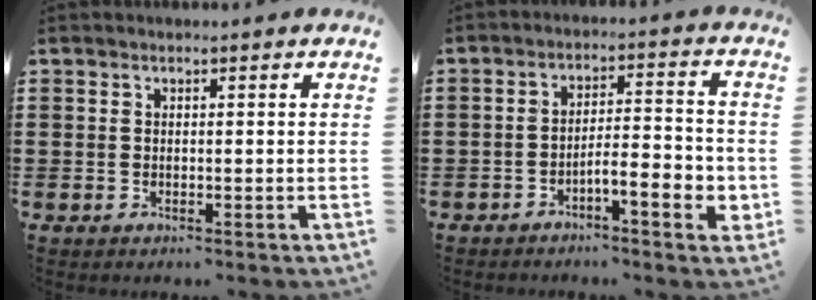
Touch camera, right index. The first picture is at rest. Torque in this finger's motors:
{"motor_torque": [0.41, -0.31, 0.33, 0.11]}